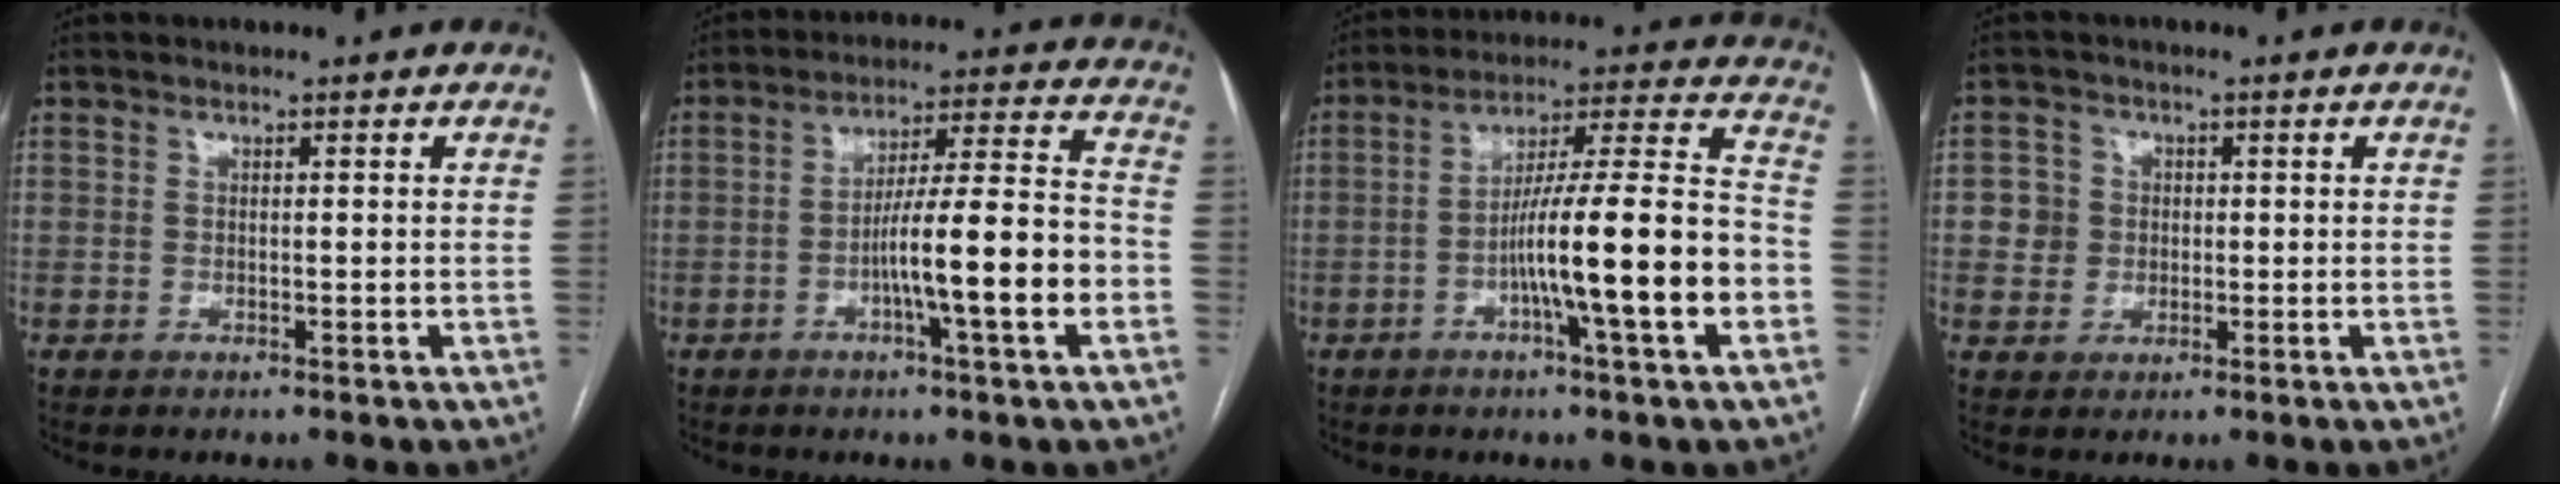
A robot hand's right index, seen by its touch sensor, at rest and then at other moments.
{"total": 13.1, "force": [-3.9, 0.2, 12.5], "torque": [-0.202, 0.011, -0.063]}
{"total": 17.0, "force": [-5.0, 0.3, 16.2], "torque": [-0.256, 0.011, -0.081]}
{"total": 4.1, "force": [0.3, 4.1, 0.6], "torque": [-0.007, 0.017, 0.010]}